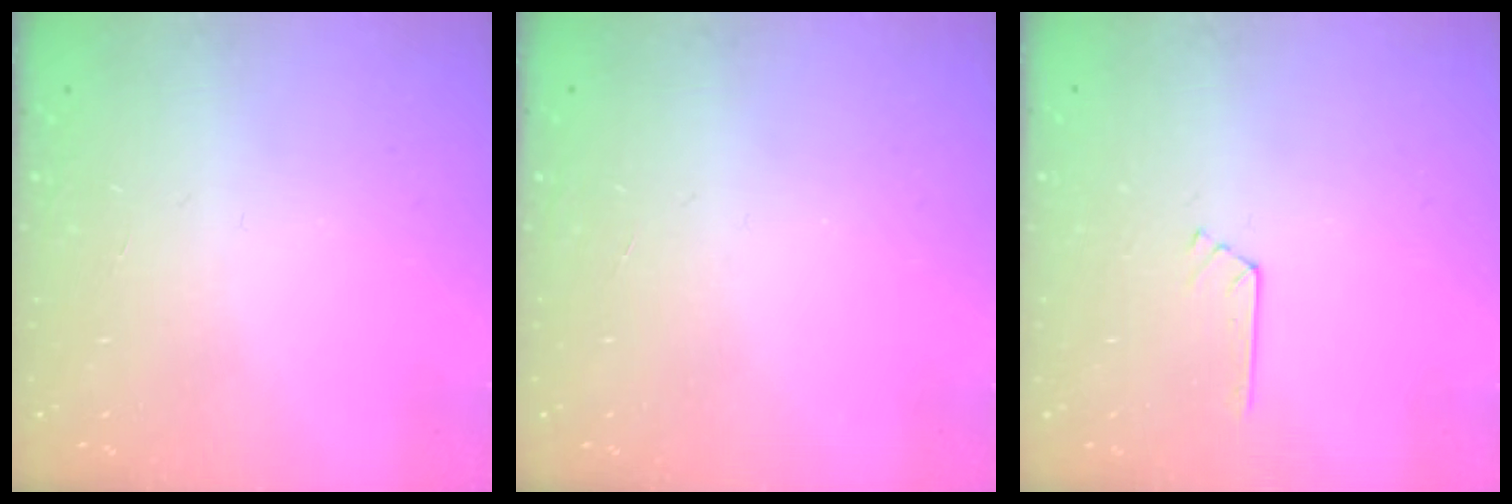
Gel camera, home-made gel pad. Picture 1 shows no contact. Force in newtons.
{"total": 0.0}
{"total": 2.8, "press": 2.8, "slide": 0.4}